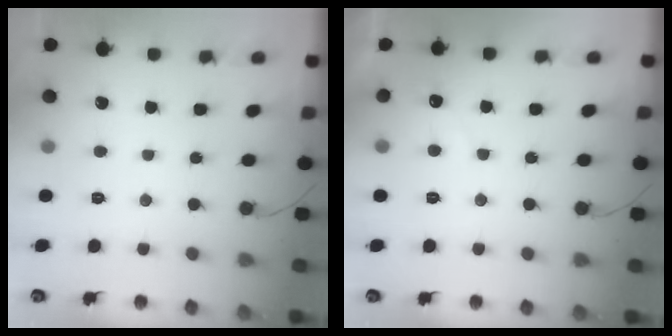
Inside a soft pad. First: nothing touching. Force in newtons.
{"total": 3.0, "press": 3.0, "slide": 0.1}